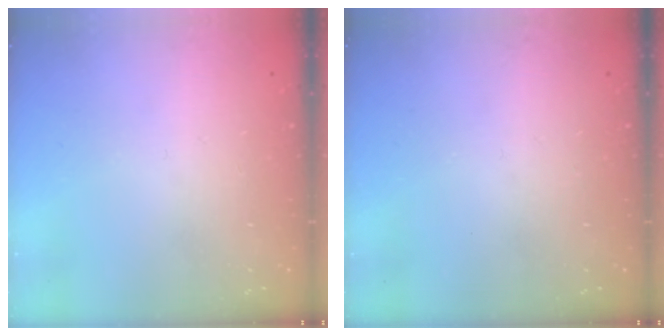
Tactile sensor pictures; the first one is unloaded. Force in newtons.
{"total": 0.0}